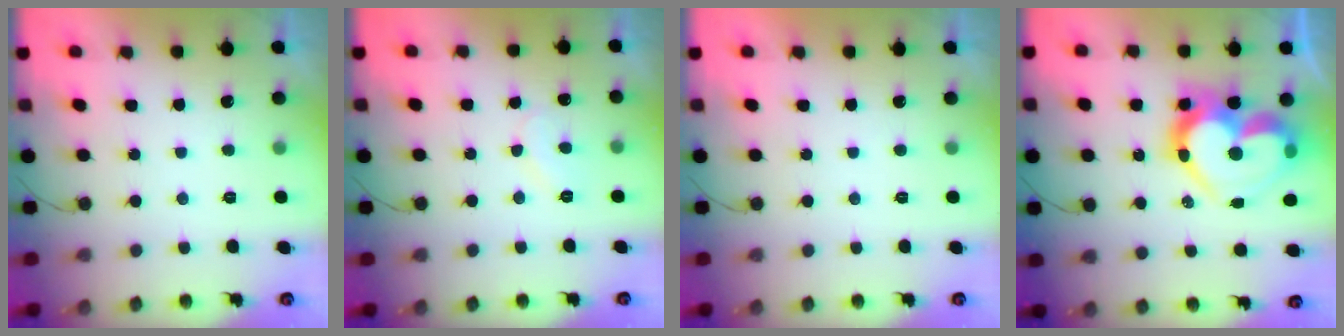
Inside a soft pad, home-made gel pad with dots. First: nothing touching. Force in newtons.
{"total": 7.4, "press": 7.3, "slide": 0.7}
{"total": 1.7, "press": 1.7, "slide": 0.1}
{"total": 20.0, "press": 20.0, "slide": 1.5}